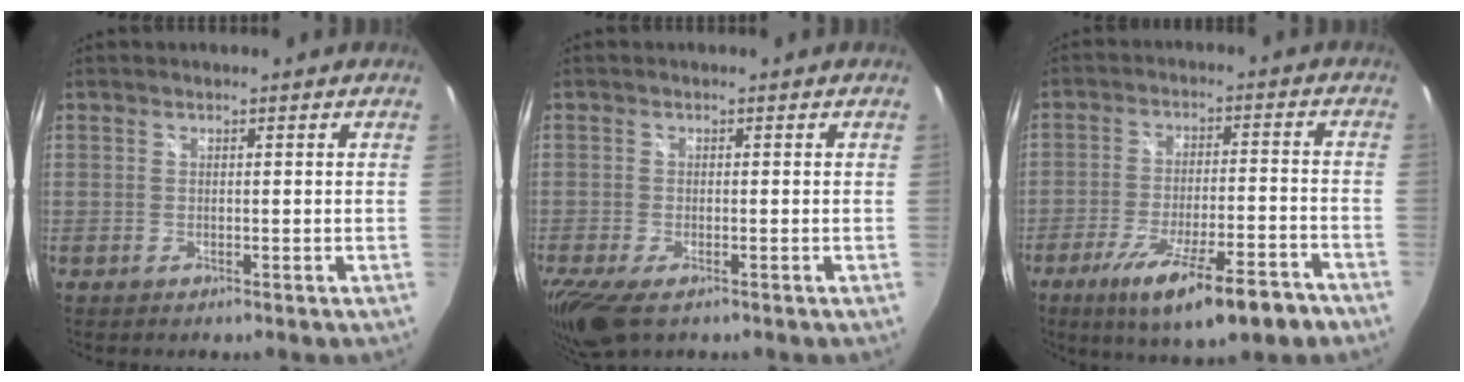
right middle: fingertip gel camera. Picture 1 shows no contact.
{"total": 7.6, "force": [-4.9, 2.7, 5.0], "torque": [-0.115, -0.036, -0.088]}
{"total": 16.3, "force": [-10.9, 3.3, 11.7], "torque": [-0.209, -0.043, -0.166]}